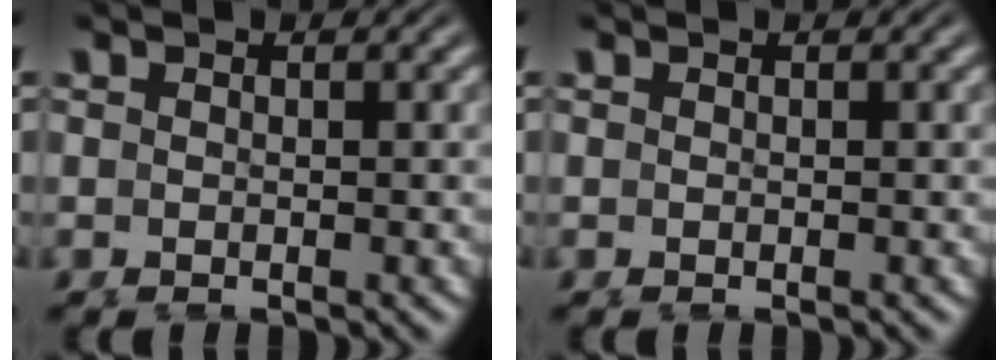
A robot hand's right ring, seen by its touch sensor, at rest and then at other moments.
{"total": 0.0}